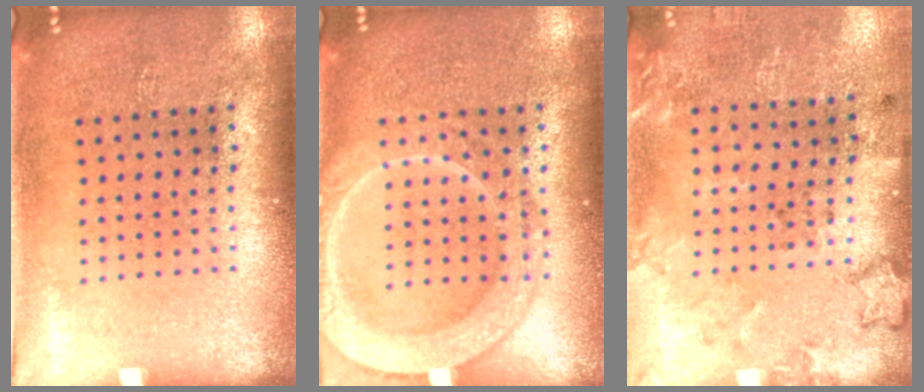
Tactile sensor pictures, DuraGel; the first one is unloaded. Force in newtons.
{"total": 4.1, "press": 4.0, "slide": 0.5}
{"total": 2.0, "press": 1.4, "slide": 1.4}